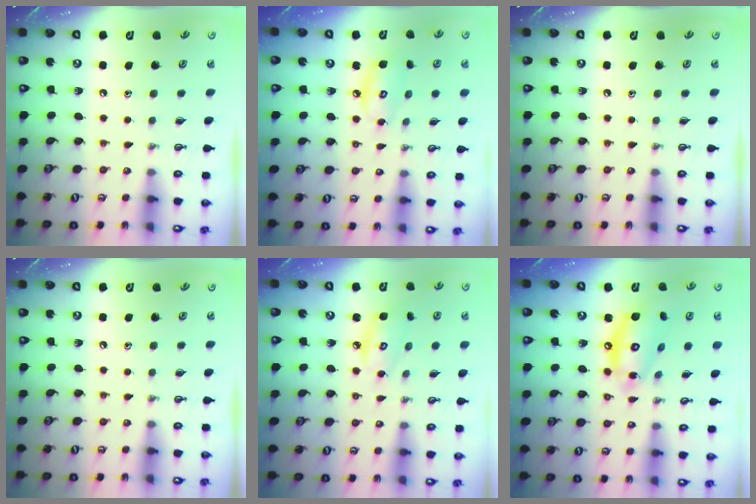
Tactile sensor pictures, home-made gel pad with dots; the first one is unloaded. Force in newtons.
{"total": 8.1, "press": 8.1, "slide": 0.7}
{"total": 0.0}
{"total": 0.0}
{"total": 6.5, "press": 6.5, "slide": 0.3}
{"total": 15.0, "press": 14.9, "slide": 1.3}